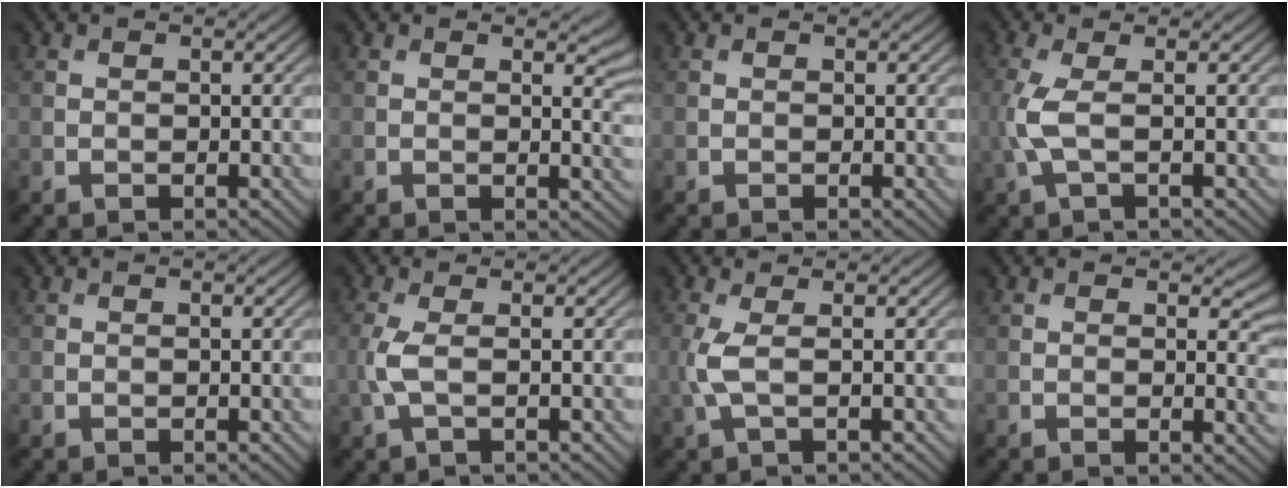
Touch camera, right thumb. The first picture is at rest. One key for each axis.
{"total": 3.4, "fx": 0.9, "fy": 1.2, "fz": 3.0, "tx": -0.039, "ty": -0.003, "tz": 0.015}
{"total": 0.0}
{"total": 4.2, "fx": -0.1, "fy": 1.3, "fz": 4.0, "tx": -0.111, "ty": 0.005, "tz": -0.009}
{"total": 0.0}
{"total": 3.0, "fx": -0.2, "fy": 0.9, "fz": 2.9, "tx": -0.081, "ty": 0.004, "tz": -0.008}
{"total": 3.4, "fx": 0.1, "fy": 1.0, "fz": 3.2, "tx": -0.089, "ty": 0.006, "tz": -0.004}
{"total": 3.5, "fx": 0.9, "fy": 1.7, "fz": 3.0, "tx": -0.038, "ty": -0.005, "tz": 0.012}